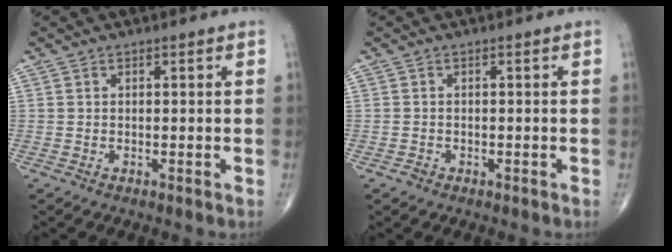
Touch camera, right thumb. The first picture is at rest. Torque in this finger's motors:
{"motor_torque": [1.72, 1.64, -0.10, -0.20, -0.03]}